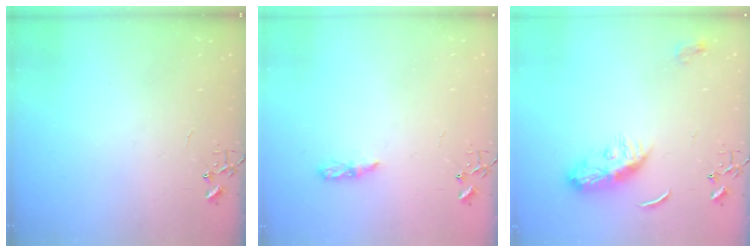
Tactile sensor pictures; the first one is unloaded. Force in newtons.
{"total": 5.0, "press": 4.9, "slide": 0.5}
{"total": 10.9, "press": 10.9, "slide": 0.7}